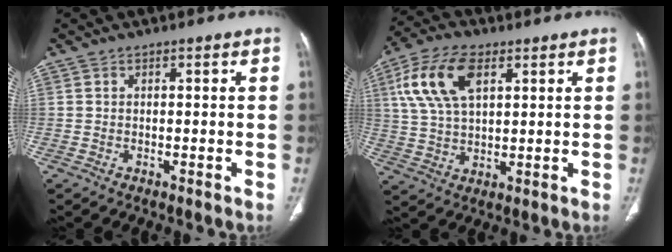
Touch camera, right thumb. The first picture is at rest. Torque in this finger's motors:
{"motor_torque": [0.05, 0.55, 1.30, 0.21, 0.36]}